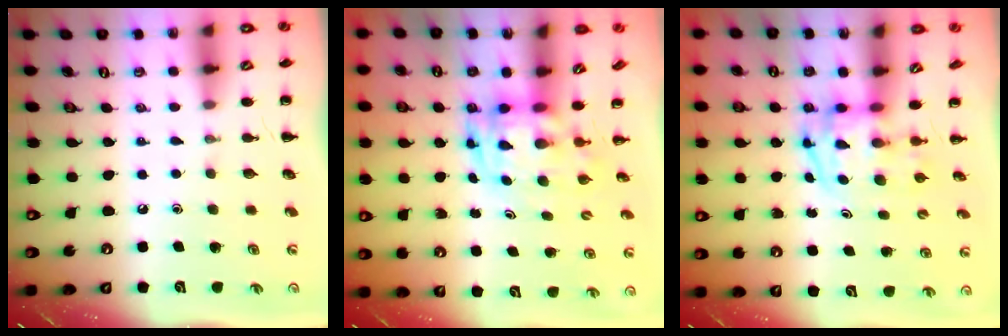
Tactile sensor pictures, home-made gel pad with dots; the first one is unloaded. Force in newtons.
{"total": 3.1, "press": 3.0, "slide": 0.7}
{"total": 3.9, "press": 3.8, "slide": 0.6}